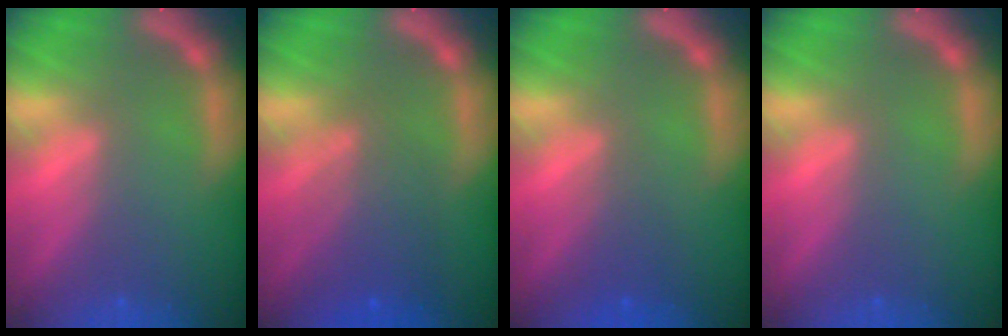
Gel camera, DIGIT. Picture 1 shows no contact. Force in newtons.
{"total": 5.1}
{"total": 2.0}
{"total": 0.0}